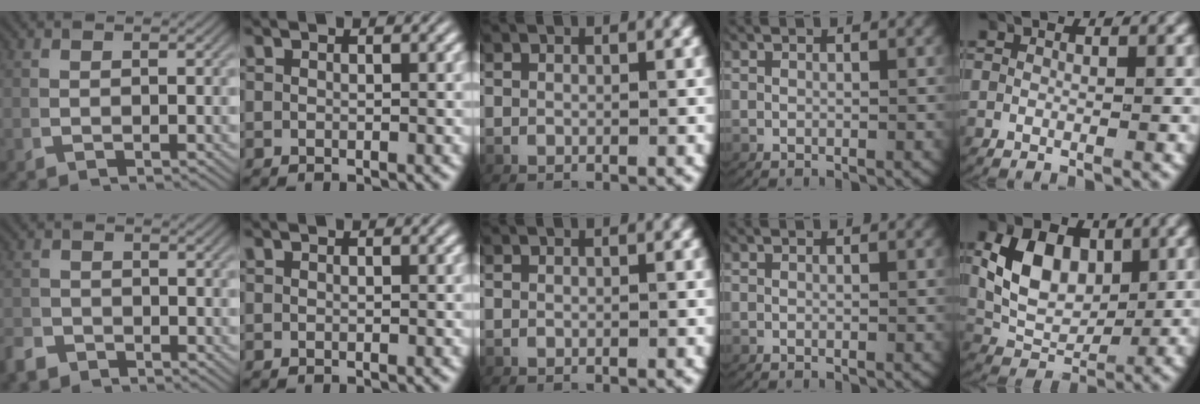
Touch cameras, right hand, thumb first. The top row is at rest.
{"thumb": {"total": 2.2, "force": [-2.0, 0.8, -0.1], "torque": [0.011, -0.009, -0.036]}, "little": {"total": 7.0, "force": [1.0, 5.1, 4.7], "torque": [-0.090, -0.006, 0.020]}}